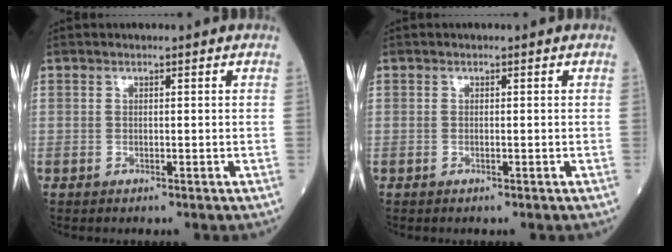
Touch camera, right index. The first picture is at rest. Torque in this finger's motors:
{"motor_torque": [0.07, 0.03, 0.03, -0.01]}